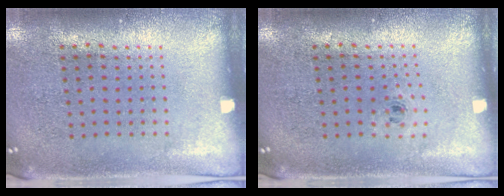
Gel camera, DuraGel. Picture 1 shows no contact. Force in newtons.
{"total": 0.6, "press": 0.3, "slide": 0.5}